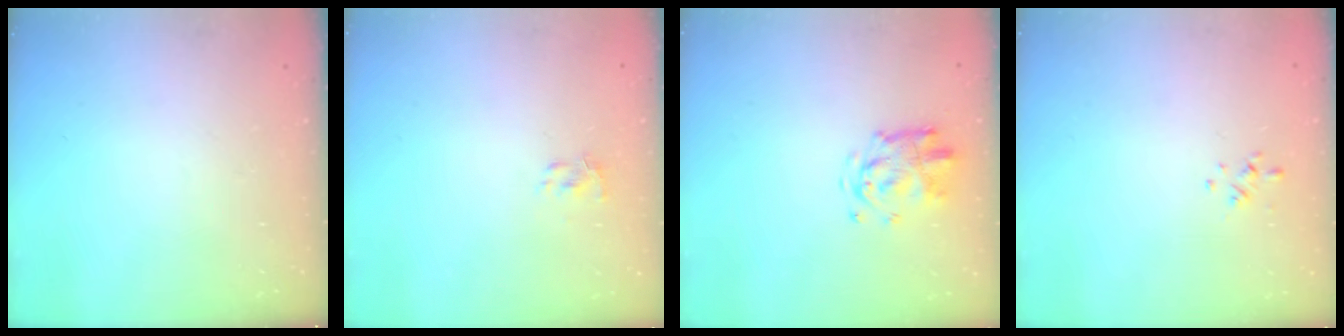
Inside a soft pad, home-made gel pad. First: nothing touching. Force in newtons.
{"total": 1.4, "press": 1.3, "slide": 0.6}
{"total": 3.8, "press": 3.8, "slide": 0.5}
{"total": 0.6, "press": 0.4, "slide": 0.5}